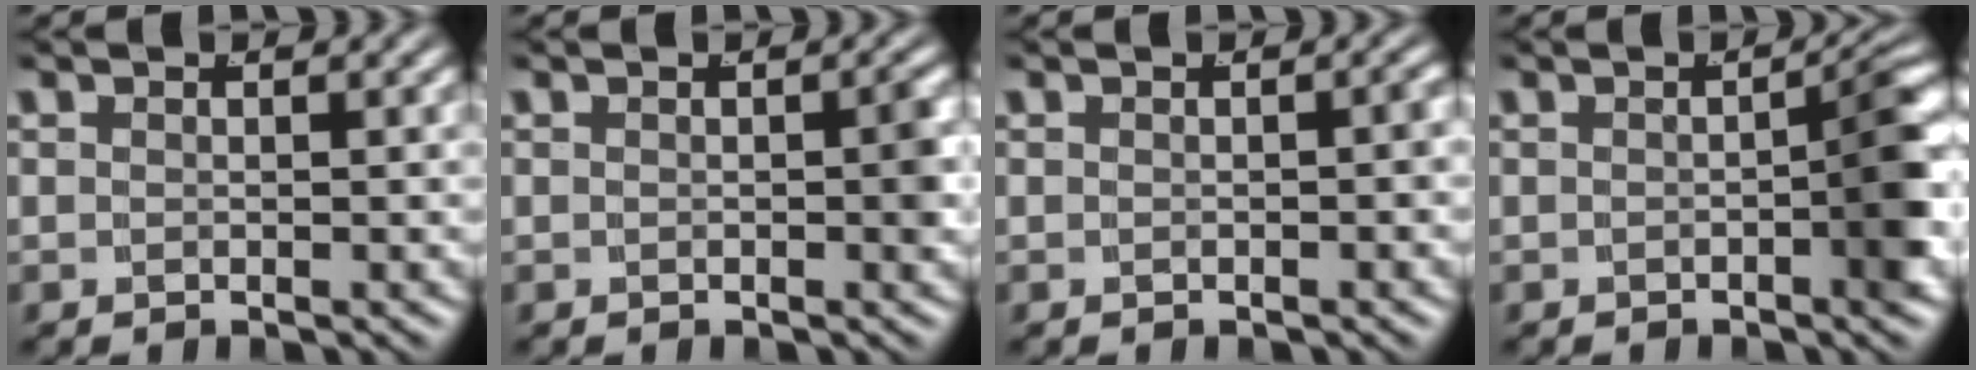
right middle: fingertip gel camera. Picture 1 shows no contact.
{"total": 1.2, "force": [-0.2, 0.3, 1.1], "torque": [-0.015, -0.001, -0.004]}
{"total": 0.6, "force": [-0.3, 0.0, 0.6], "torque": [-0.009, -0.001, -0.006]}
{"total": 3.6, "force": [-0.8, 0.7, 3.4], "torque": [-0.038, 0.006, -0.016]}